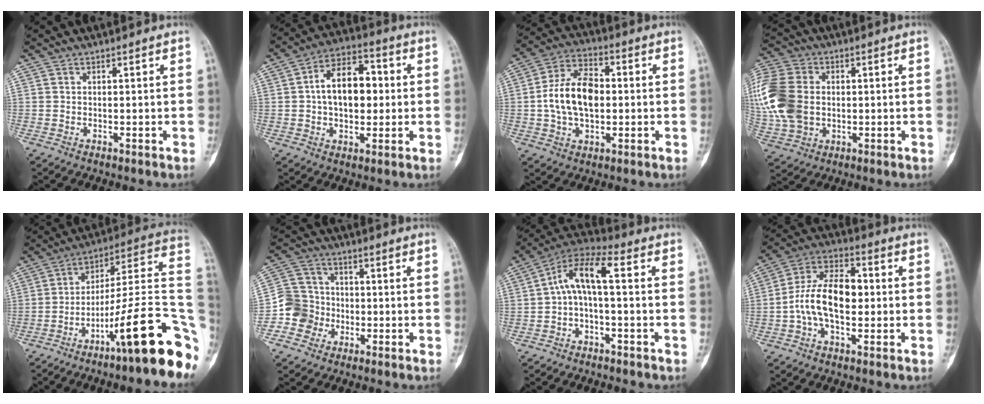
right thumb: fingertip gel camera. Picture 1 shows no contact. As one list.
[{"total": 13.0, "force": [0.9, 8.1, 10.2], "torque": [-0.132, 0.023, 0.007]}, {"total": 13.4, "force": [0.0, 8.4, 10.5], "torque": [-0.180, 0.021, -0.005]}, {"total": 19.3, "force": [0.8, 14.6, 12.6], "torque": [-0.307, 0.012, 0.024]}, {"total": 24.3, "force": [-10.0, 4.4, 21.6], "torque": [-0.246, 0.068, -0.149]}, {"total": 8.2, "force": [-2.8, 7.5, 1.4], "torque": [0.005, 0.030, -0.060]}, {"total": 8.7, "force": [-0.2, 3.1, 8.1], "torque": [-0.155, 0.049, -0.013]}, {"total": 13.2, "force": [-1.0, 7.6, 10.8], "torque": [-0.190, 0.038, -0.024]}]